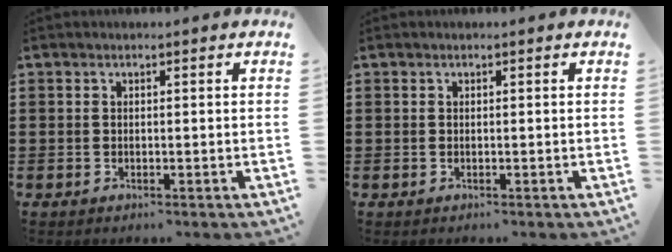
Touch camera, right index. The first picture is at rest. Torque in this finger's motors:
{"motor_torque": [2.14, 0.00, -1.05, -0.21]}